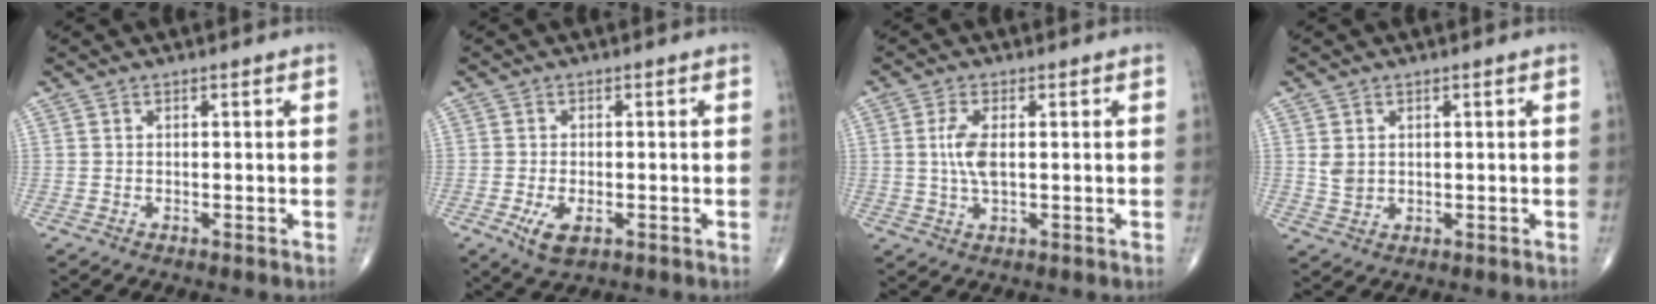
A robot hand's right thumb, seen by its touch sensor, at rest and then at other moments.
{"total": 4.7, "force": [-1.7, 2.2, 3.7], "torque": [-0.068, -0.005, -0.025]}
{"total": 4.9, "force": [0.4, 1.9, 4.5], "torque": [-0.100, -0.001, 0.008]}
{"total": 2.6, "force": [0.7, 2.0, 1.5], "torque": [-0.021, -0.007, 0.020]}